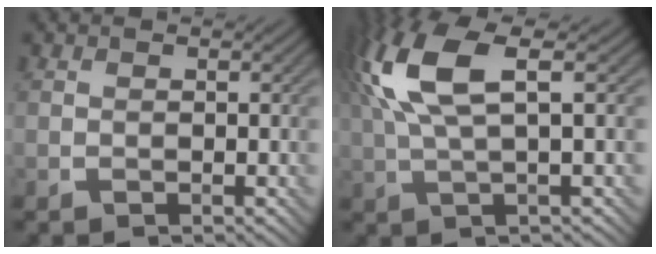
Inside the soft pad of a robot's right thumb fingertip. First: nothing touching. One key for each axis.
{"total": 10.4, "fx": 3.1, "fy": 3.1, "fz": 9.4, "tx": -0.221, "ty": 0.027, "tz": 0.061}